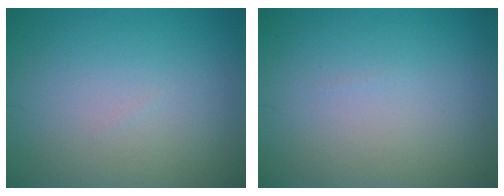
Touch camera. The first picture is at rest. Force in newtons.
{"total": 0.0}